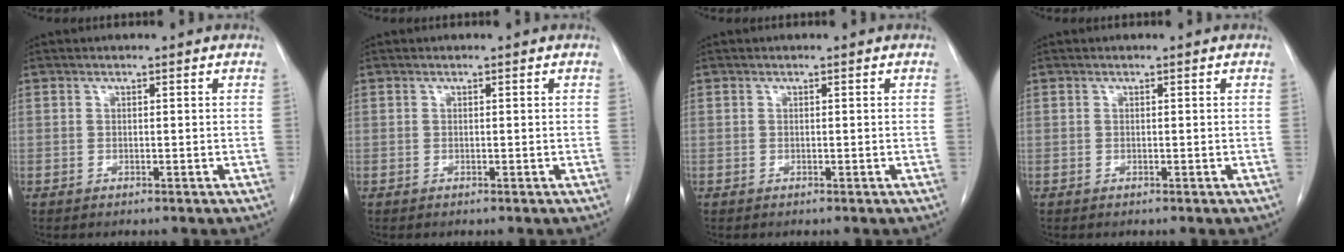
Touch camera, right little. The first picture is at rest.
{"total": 0.0}
{"total": 0.0}
{"total": 0.0}